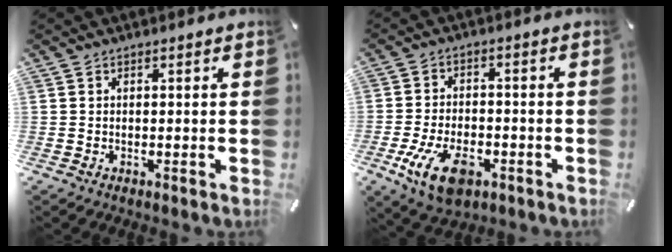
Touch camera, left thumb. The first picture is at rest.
{"total": 11.0, "force": [-4.8, 6.2, 7.7], "torque": [-0.156, 0.007, -0.086]}